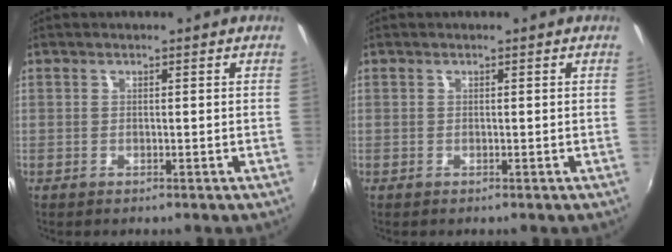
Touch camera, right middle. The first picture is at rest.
{"total": 0.0}